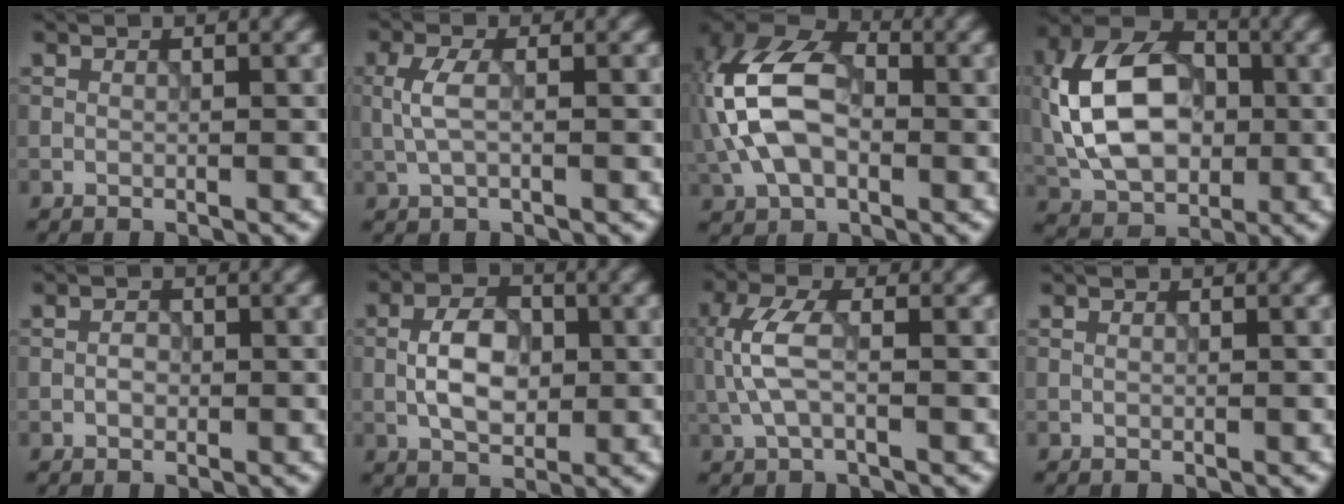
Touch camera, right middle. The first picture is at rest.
{"total": 2.5, "force": [0.0, 1.0, 2.3], "torque": [-0.056, 0.004, -0.003]}
{"total": 10.7, "force": [0.0, 6.7, 8.4], "torque": [-0.191, 0.026, -0.019]}
{"total": 11.5, "force": [0.0, 7.5, 8.7], "torque": [-0.176, 0.024, -0.016]}
{"total": 1.0, "force": [-0.3, 0.7, 0.7], "torque": [-0.012, 0.001, -0.008]}
{"total": 4.7, "force": [-0.4, 2.8, 3.8], "torque": [-0.070, 0.005, -0.009]}
{"total": 4.0, "force": [0.0, 1.8, 3.6], "torque": [-0.086, 0.007, -0.004]}
{"total": 0.0}